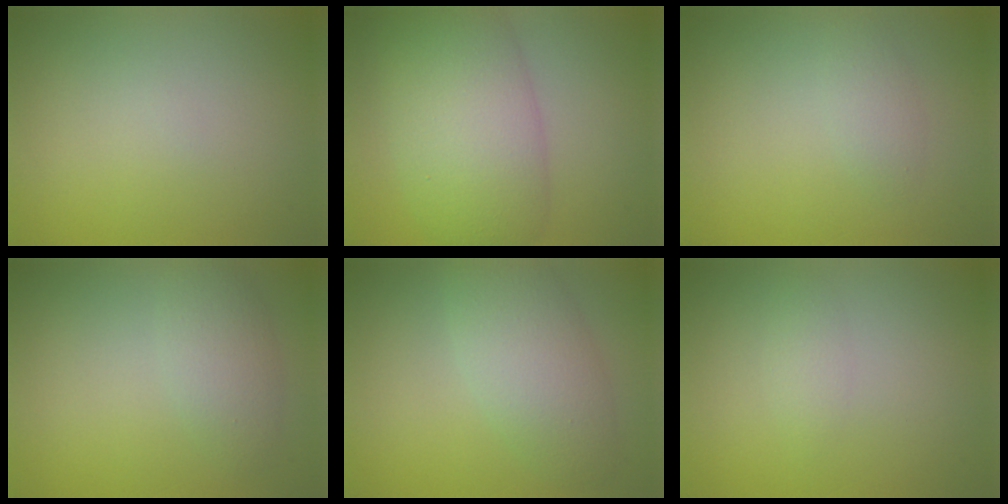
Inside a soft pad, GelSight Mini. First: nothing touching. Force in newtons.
{"total": 9.4, "press": 9.3, "slide": 0.4}
{"total": 1.4, "press": 1.4, "slide": 0.1}
{"total": 2.6, "press": 2.6, "slide": 0.1}
{"total": 3.7, "press": 3.7, "slide": 0.3}
{"total": 1.2, "press": 1.2, "slide": 0.1}